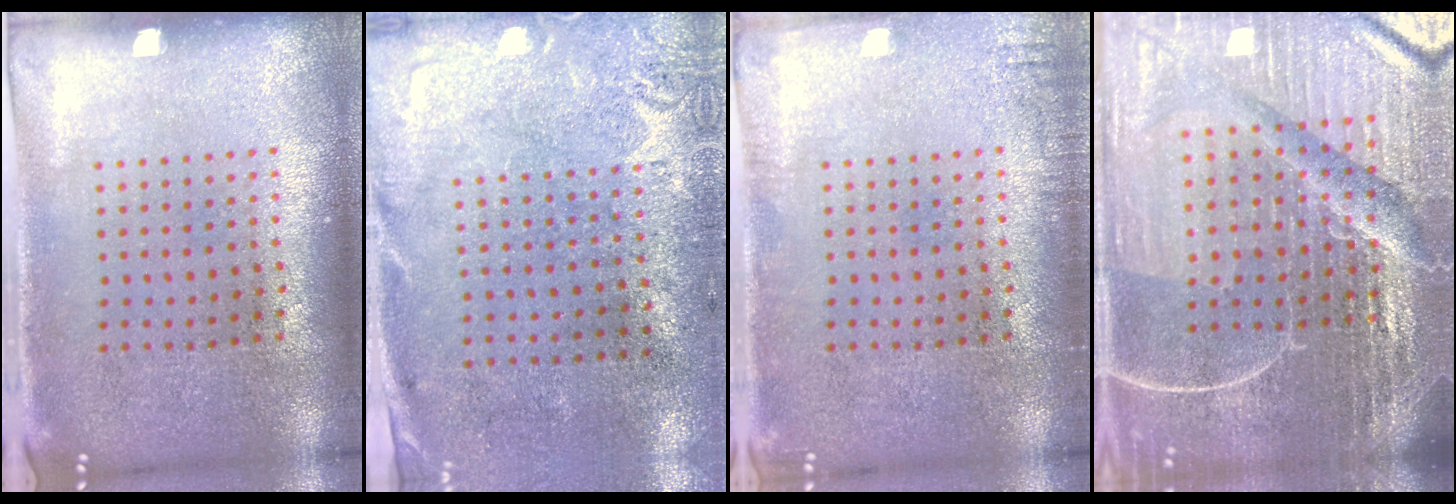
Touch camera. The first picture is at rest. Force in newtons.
{"total": 2.7, "press": 2.2, "slide": 1.7}
{"total": 1.4, "press": 1.4, "slide": 0.1}
{"total": 7.1, "press": 6.2, "slide": 3.4}